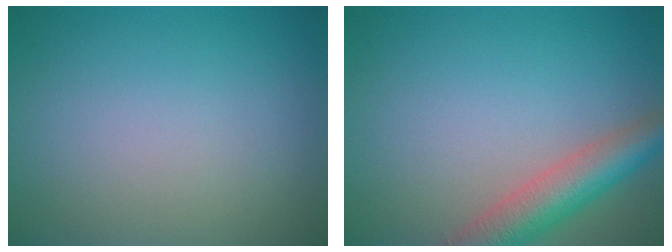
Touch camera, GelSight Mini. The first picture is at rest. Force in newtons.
{"total": 5.3, "press": 5.3, "slide": 0.4}